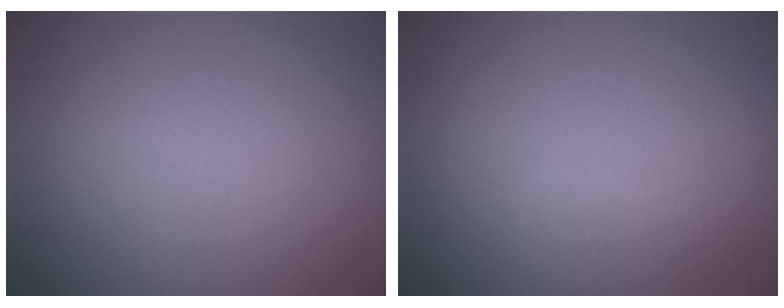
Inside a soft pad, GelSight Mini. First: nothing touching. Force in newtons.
{"total": 1.6, "press": 1.6, "slide": 0.0}